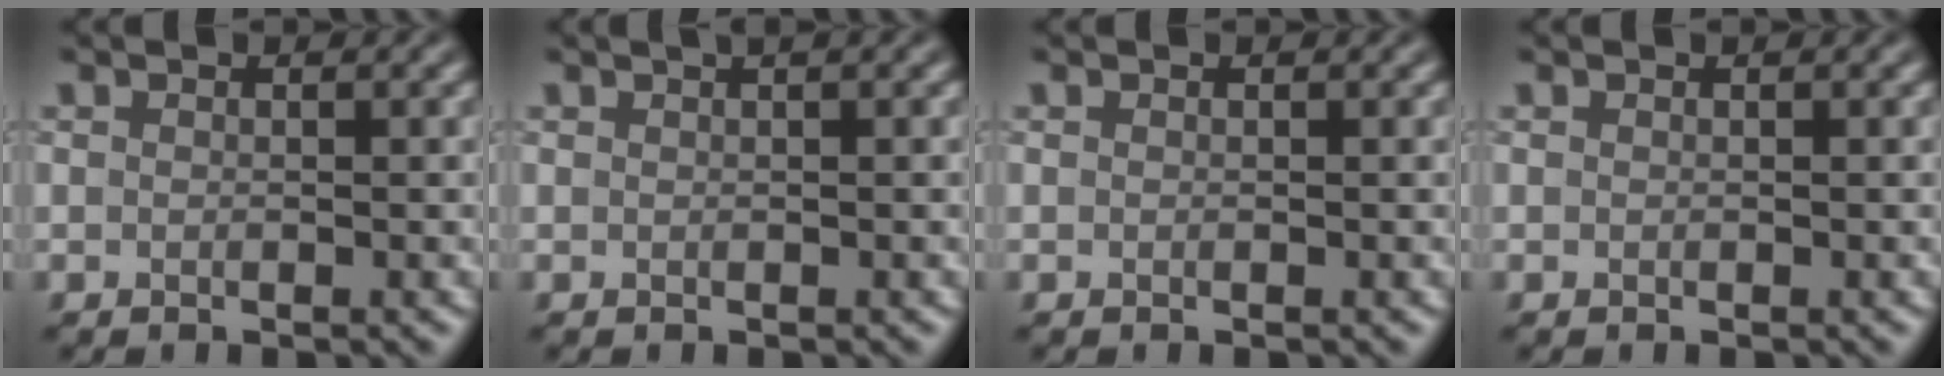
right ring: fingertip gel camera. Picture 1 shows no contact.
{"total": 1.6, "force": [0.9, 0.5, 1.2], "torque": [-0.014, 0.002, 0.006]}
{"total": 0.0}
{"total": 0.0}